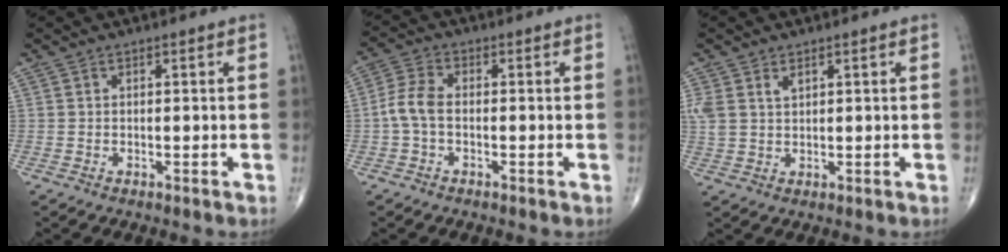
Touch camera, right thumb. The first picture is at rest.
{"total": 5.1, "force": [-0.8, 2.9, 4.1], "torque": [-0.093, 0.015, -0.025]}
{"total": 5.4, "force": [2.3, 3.4, 3.5], "torque": [-0.081, 0.003, 0.055]}